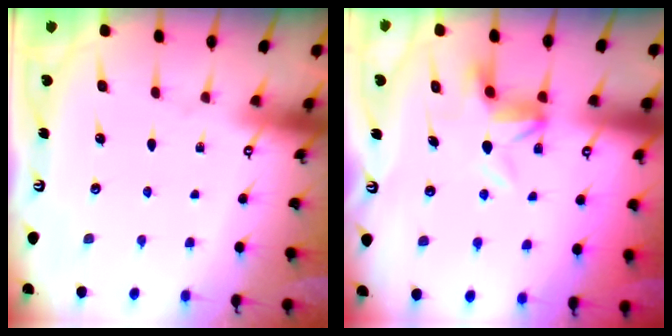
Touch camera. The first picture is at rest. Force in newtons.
{"total": 5.5, "press": 5.3, "slide": 1.2}